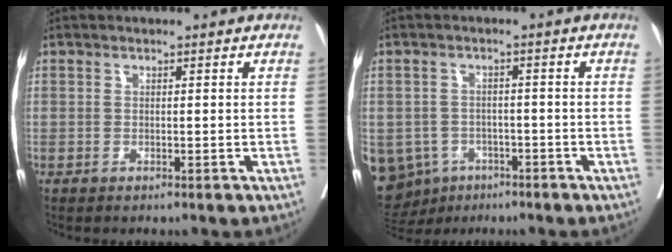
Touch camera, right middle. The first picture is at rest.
{"total": 11.7, "force": [-5.8, 9.6, 3.3], "torque": [-0.099, 0.004, -0.076]}